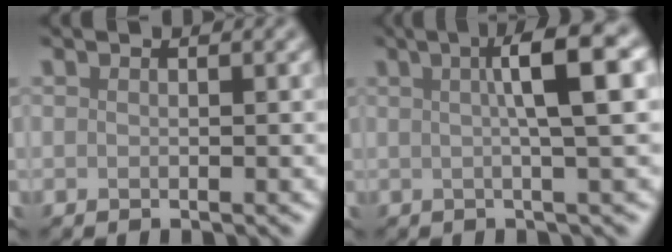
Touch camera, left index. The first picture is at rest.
{"total": 6.3, "force": [1.4, 1.0, 6.1], "torque": [-0.077, 0.017, 0.017]}